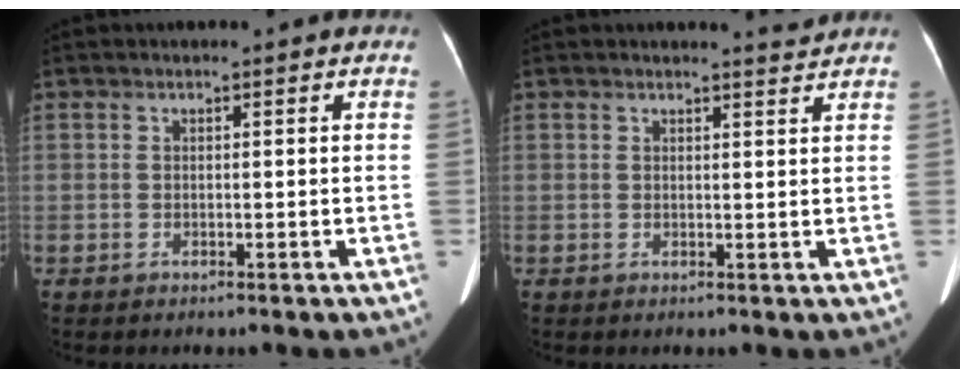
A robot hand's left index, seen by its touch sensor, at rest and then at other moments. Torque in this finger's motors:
{"motor_torque": [0.06, -0.47, -0.12, 0.00]}